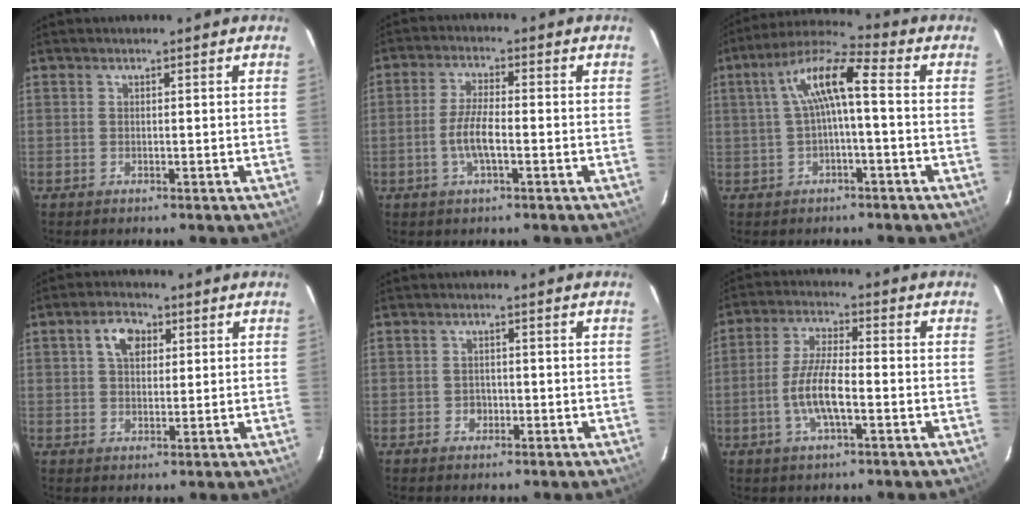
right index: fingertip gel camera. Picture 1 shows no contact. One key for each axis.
{"total": 5.7, "fx": -1.7, "fy": 1.5, "fz": 5.2, "tx": -0.107, "ty": -0.001, "tz": -0.034}
{"total": 9.3, "fx": 0.4, "fy": 1.8, "fz": 9.2, "tx": -0.181, "ty": 0.026, "tz": 0.006}
{"total": 5.4, "fx": 2.0, "fy": 3.6, "fz": 3.6, "tx": -0.060, "ty": 0.018, "tz": 0.035}
{"total": 1.9, "fx": -0.6, "fy": 1.8, "fz": 0.3, "tx": -0.005, "ty": 0.003, "tz": -0.006}
{"total": 8.2, "fx": -2.5, "fy": 2.2, "fz": 7.5, "tx": -0.154, "ty": 0.000, "tz": -0.050}